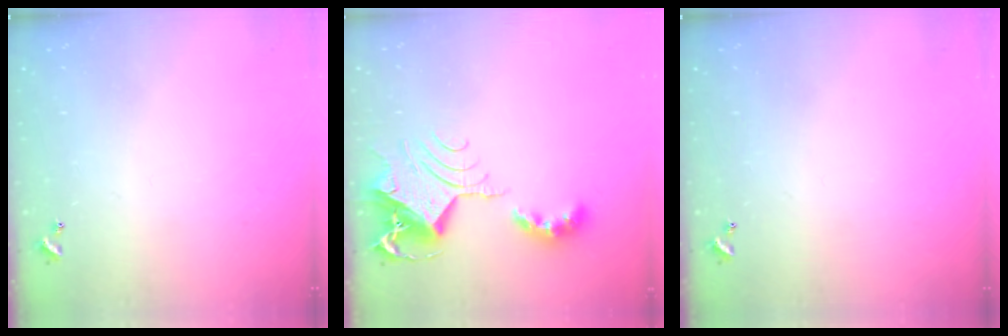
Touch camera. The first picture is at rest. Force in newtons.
{"total": 9.4, "press": 9.4, "slide": 0.3}
{"total": 0.0}